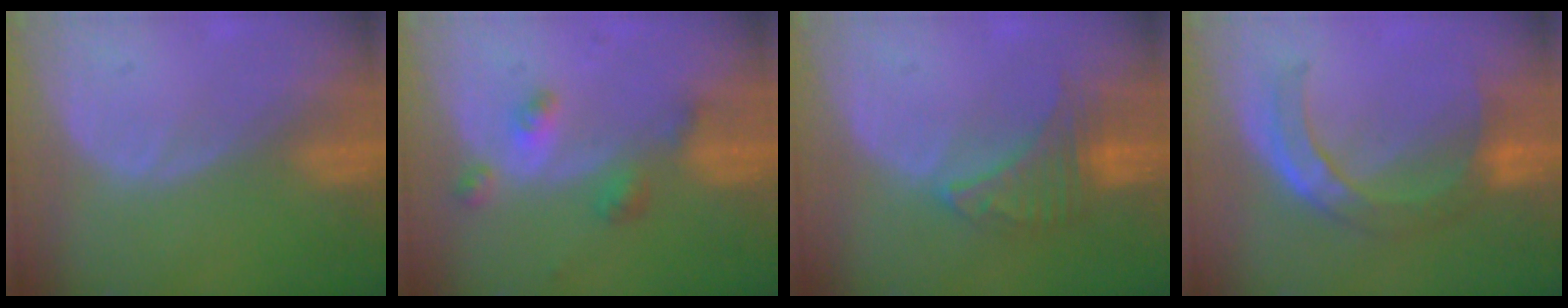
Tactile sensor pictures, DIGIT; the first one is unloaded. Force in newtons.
{"total": 4.6, "press": 4.2, "slide": 1.7}
{"total": 5.5, "press": 5.5, "slide": 0.4}
{"total": 6.9, "press": 6.7, "slide": 1.4}